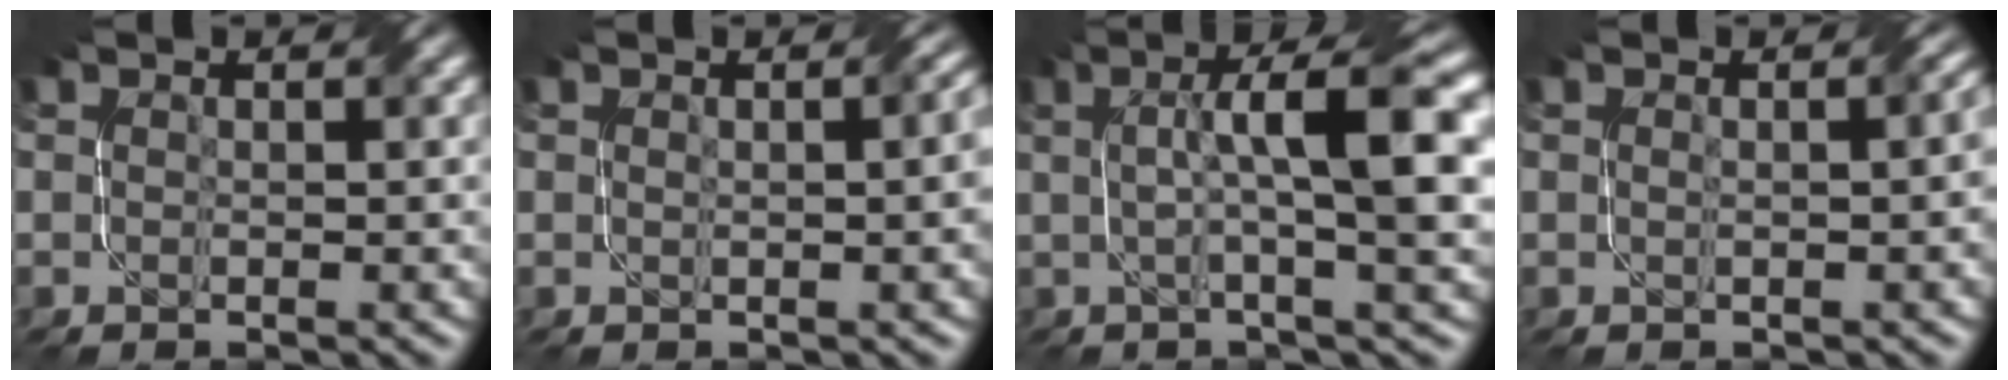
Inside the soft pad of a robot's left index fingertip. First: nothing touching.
{"total": 3.6, "force": [0.4, 1.5, 3.3], "torque": [-0.026, 0.012, 0.007]}
{"total": 8.8, "force": [1.6, 1.6, 8.5], "torque": [-0.115, 0.017, 0.022]}
{"total": 3.3, "force": [0.4, 1.5, 2.9], "torque": [-0.017, 0.018, -0.001]}